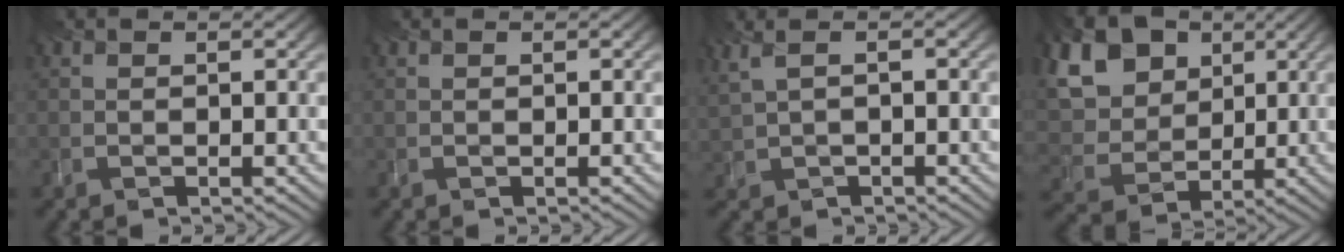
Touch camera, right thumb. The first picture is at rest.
{"total": 0.0}
{"total": 2.4, "force": [1.2, 0.9, 1.9], "torque": [-0.049, 0.012, 0.034]}
{"total": 12.2, "force": [4.3, 9.8, 5.8], "torque": [-0.178, 0.024, 0.102]}